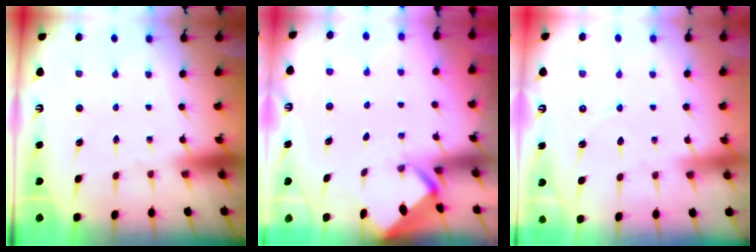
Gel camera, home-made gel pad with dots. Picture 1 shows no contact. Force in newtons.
{"total": 1.9, "press": 1.9, "slide": 0.1}
{"total": 2.4, "press": 2.4, "slide": 0.4}